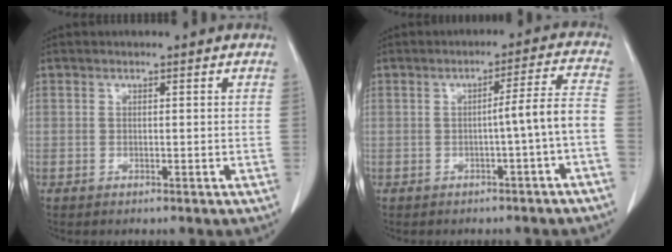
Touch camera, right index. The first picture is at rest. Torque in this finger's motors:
{"motor_torque": [0.63, -0.42, 0.32, 0.08]}